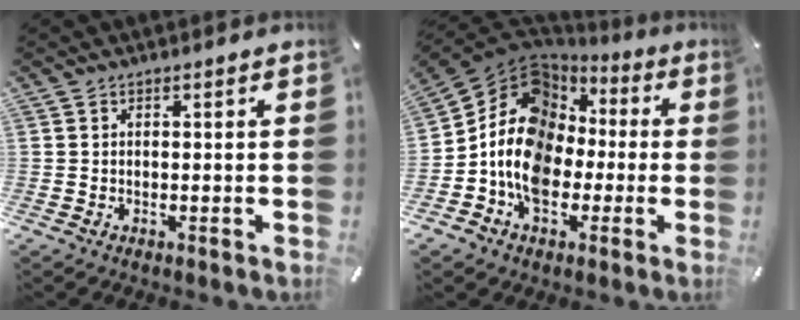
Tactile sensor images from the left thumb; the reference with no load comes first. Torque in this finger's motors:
{"motor_torque": [1.59, 2.55, 1.75, 1.01, 0.28]}